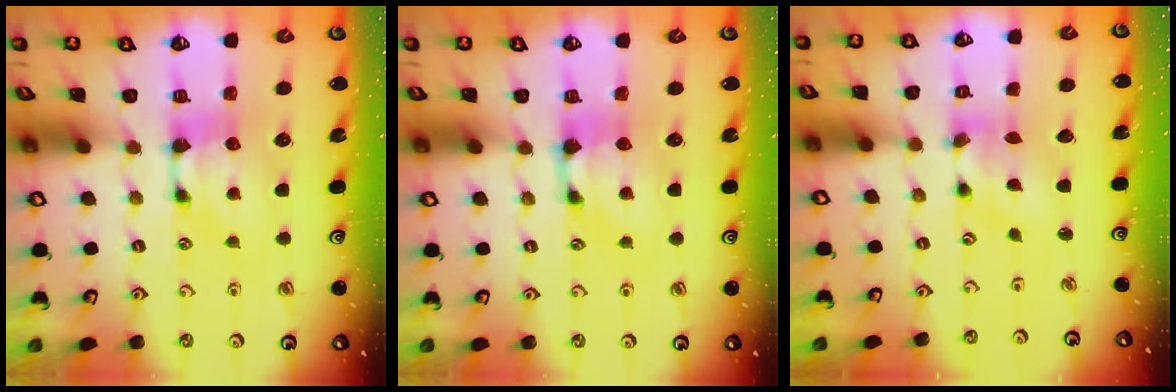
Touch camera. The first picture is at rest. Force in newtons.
{"total": 0.9, "press": 0.5, "slide": 0.8}
{"total": 2.9, "press": 2.4, "slide": 1.6}